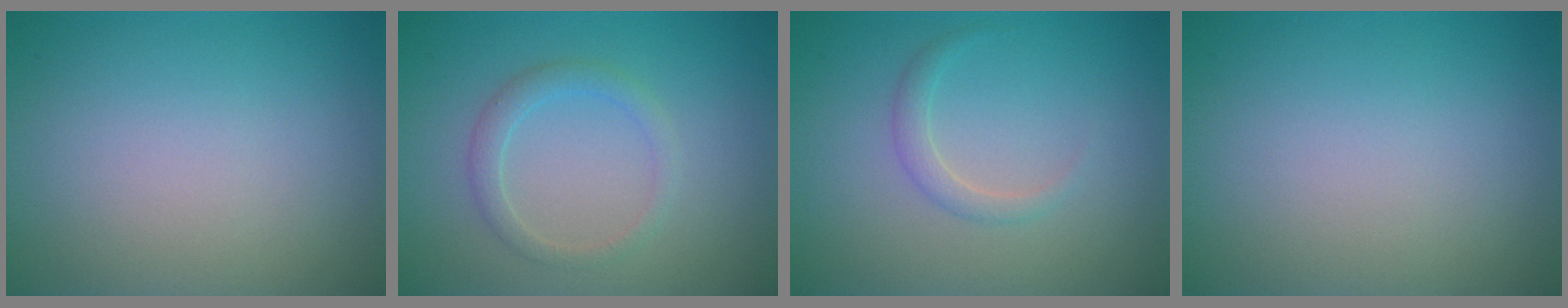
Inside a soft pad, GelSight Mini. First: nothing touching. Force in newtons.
{"total": 1.9, "press": 1.9, "slide": 0.1}
{"total": 1.4, "press": 1.4, "slide": 0.1}
{"total": 0.0}